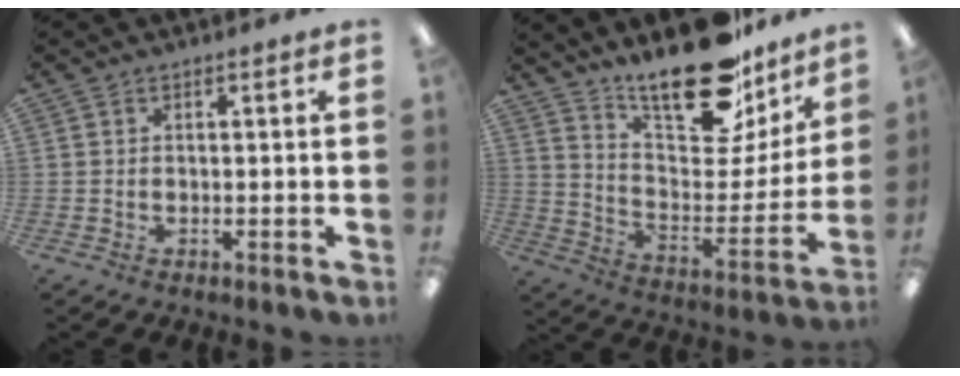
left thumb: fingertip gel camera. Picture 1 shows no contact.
{"total": 23.3, "force": [18.9, 8.2, 10.9], "torque": [-0.158, -0.134, 0.320]}